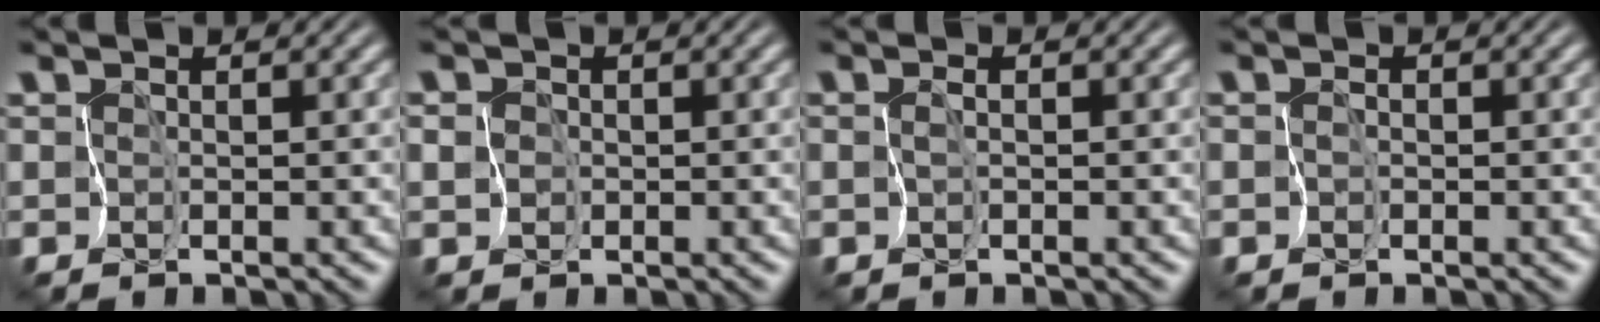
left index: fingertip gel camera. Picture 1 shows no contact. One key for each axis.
{"total": 2.1, "fx": -0.3, "fy": 2.0, "fz": 0.5, "tx": 0.001, "ty": 0.011, "tz": -0.022}
{"total": 0.7, "fx": -0.4, "fy": 0.2, "fz": 0.5, "tx": -0.003, "ty": 0.002, "tz": -0.007}
{"total": 0.8, "fx": -0.4, "fy": 0.6, "fz": 0.2, "tx": 0.010, "ty": 0.004, "tz": -0.009}